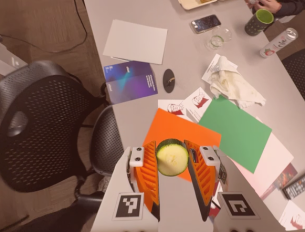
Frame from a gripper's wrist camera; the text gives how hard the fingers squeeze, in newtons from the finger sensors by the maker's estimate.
{"total": 11.2, "left": 11.2, "right": 11.3}